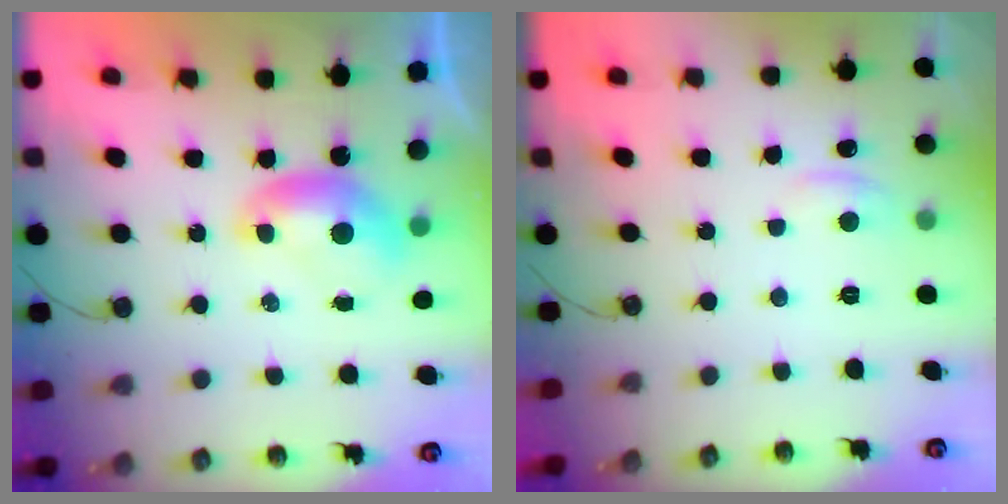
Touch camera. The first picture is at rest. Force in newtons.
{"total": 0.7, "press": 0.1, "slide": 0.7}